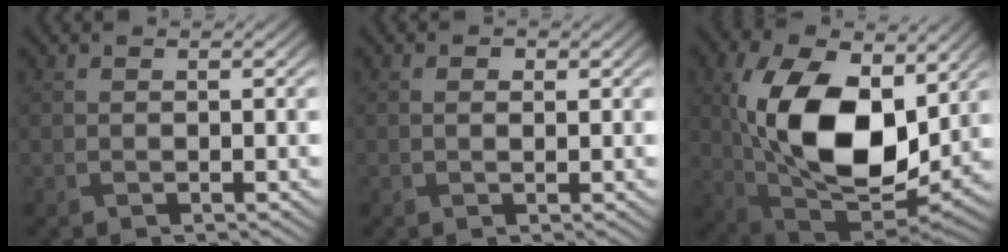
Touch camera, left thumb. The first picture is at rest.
{"total": 1.2, "force": [0.4, 0.6, 0.9], "torque": [-0.009, -0.006, 0.010]}
{"total": 16.1, "force": [2.5, 9.3, 12.8], "torque": [-0.263, -0.007, 0.055]}